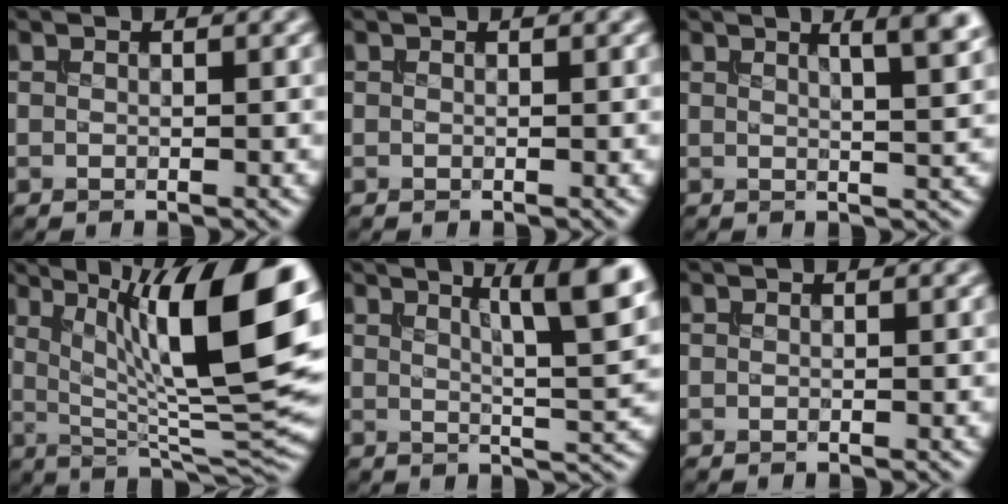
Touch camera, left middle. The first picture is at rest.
{"total": 0.0}
{"total": 5.3, "force": [3.0, 1.6, 4.1], "torque": [-0.026, 0.020, 0.020]}
{"total": 14.2, "force": [4.3, 3.9, 12.9], "torque": [-0.184, -0.002, 0.068]}
{"total": 7.8, "force": [3.9, 1.5, 6.6], "torque": [-0.072, 0.012, 0.055]}
{"total": 0.0}